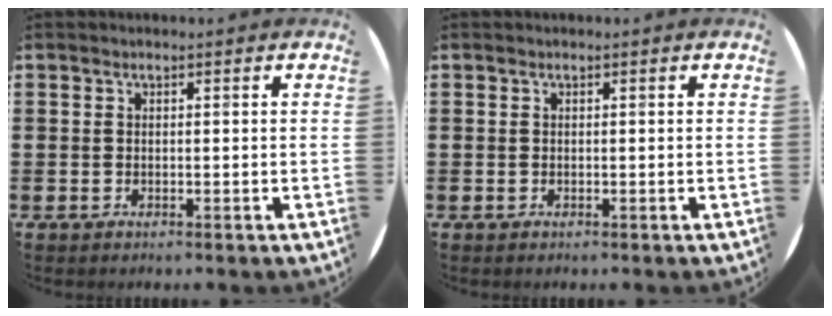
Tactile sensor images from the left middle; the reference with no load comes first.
{"total": 0.0}